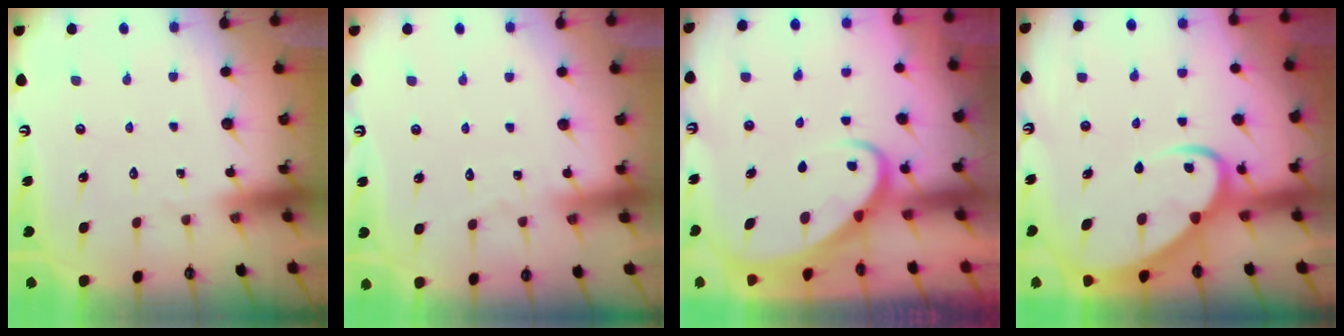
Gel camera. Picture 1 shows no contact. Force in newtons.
{"total": 3.4, "press": 3.4, "slide": 0.4}
{"total": 2.9, "press": 2.9, "slide": 0.2}
{"total": 6.8, "press": 6.8, "slide": 0.6}